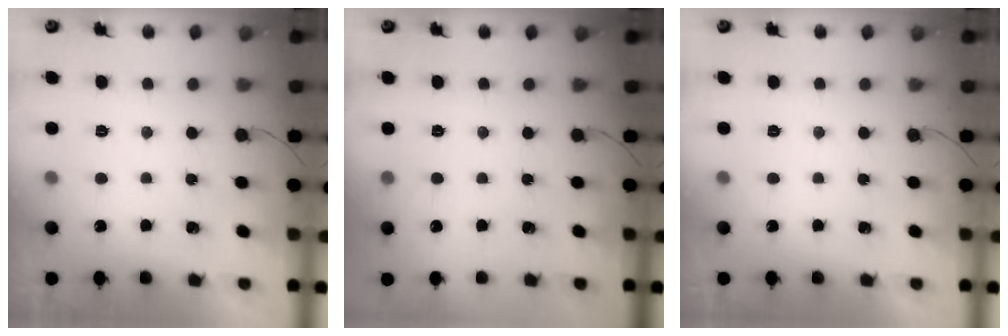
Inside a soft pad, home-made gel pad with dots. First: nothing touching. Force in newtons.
{"total": 0.0}
{"total": 0.0}